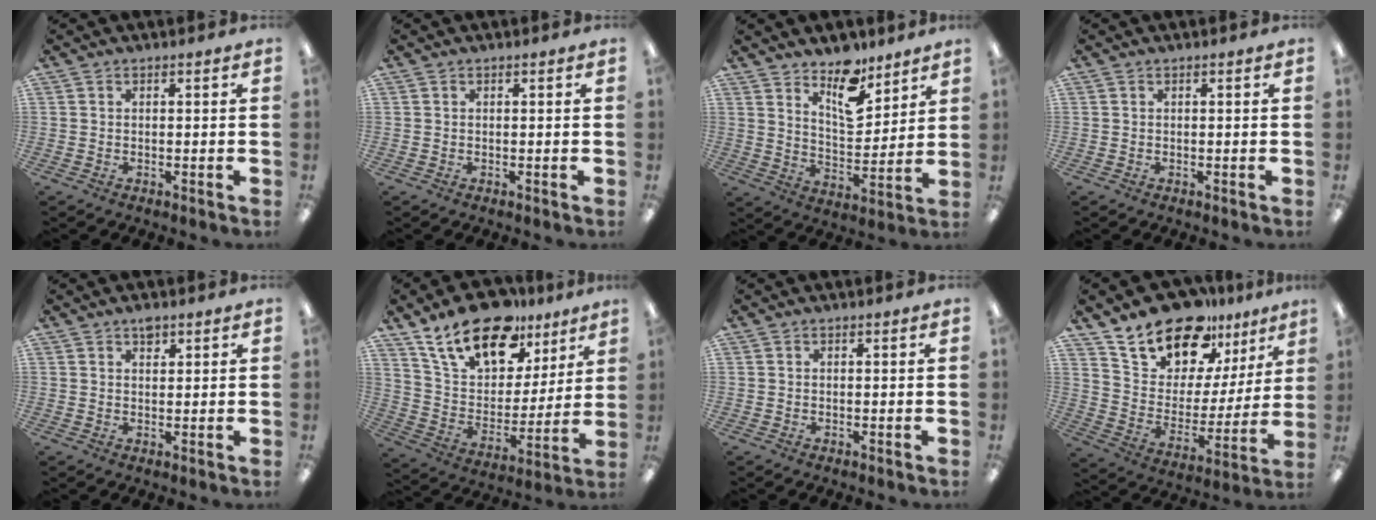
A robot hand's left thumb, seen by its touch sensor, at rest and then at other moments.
{"total": 0.0}
{"total": 12.0, "force": [8.8, 5.6, 5.9], "torque": [-0.077, -0.059, 0.155]}
{"total": 0.0}
{"total": 2.4, "force": [1.6, 1.2, 1.2], "torque": [-0.010, -0.005, 0.026]}
{"total": 20.8, "force": [14.4, 10.5, 10.7], "torque": [-0.198, -0.076, 0.259]}
{"total": 0.0}
{"total": 18.2, "force": [15.6, 8.2, 4.8], "torque": [-0.107, -0.128, 0.283]}